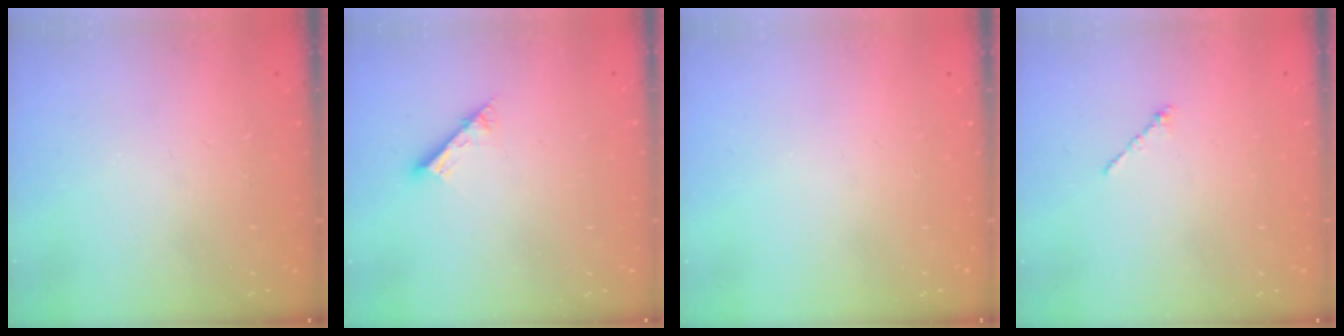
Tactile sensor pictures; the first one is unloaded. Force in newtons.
{"total": 3.1, "press": 3.1, "slide": 0.3}
{"total": 0.0}
{"total": 1.0, "press": 0.9, "slide": 0.4}